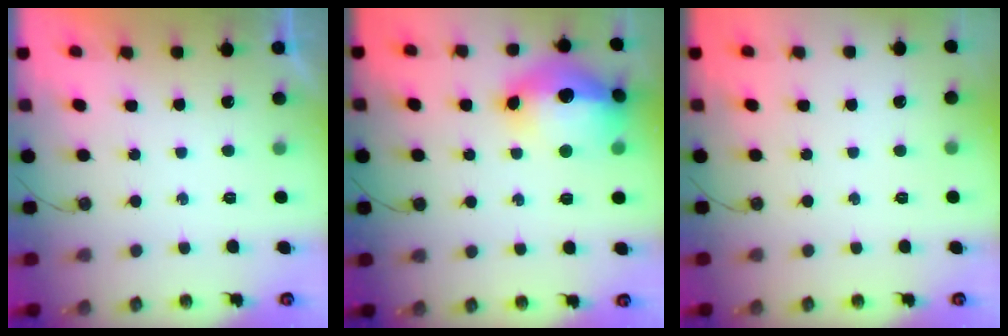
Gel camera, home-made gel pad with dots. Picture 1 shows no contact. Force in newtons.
{"total": 22.1, "press": 19.7, "slide": 10.2}
{"total": 0.0}